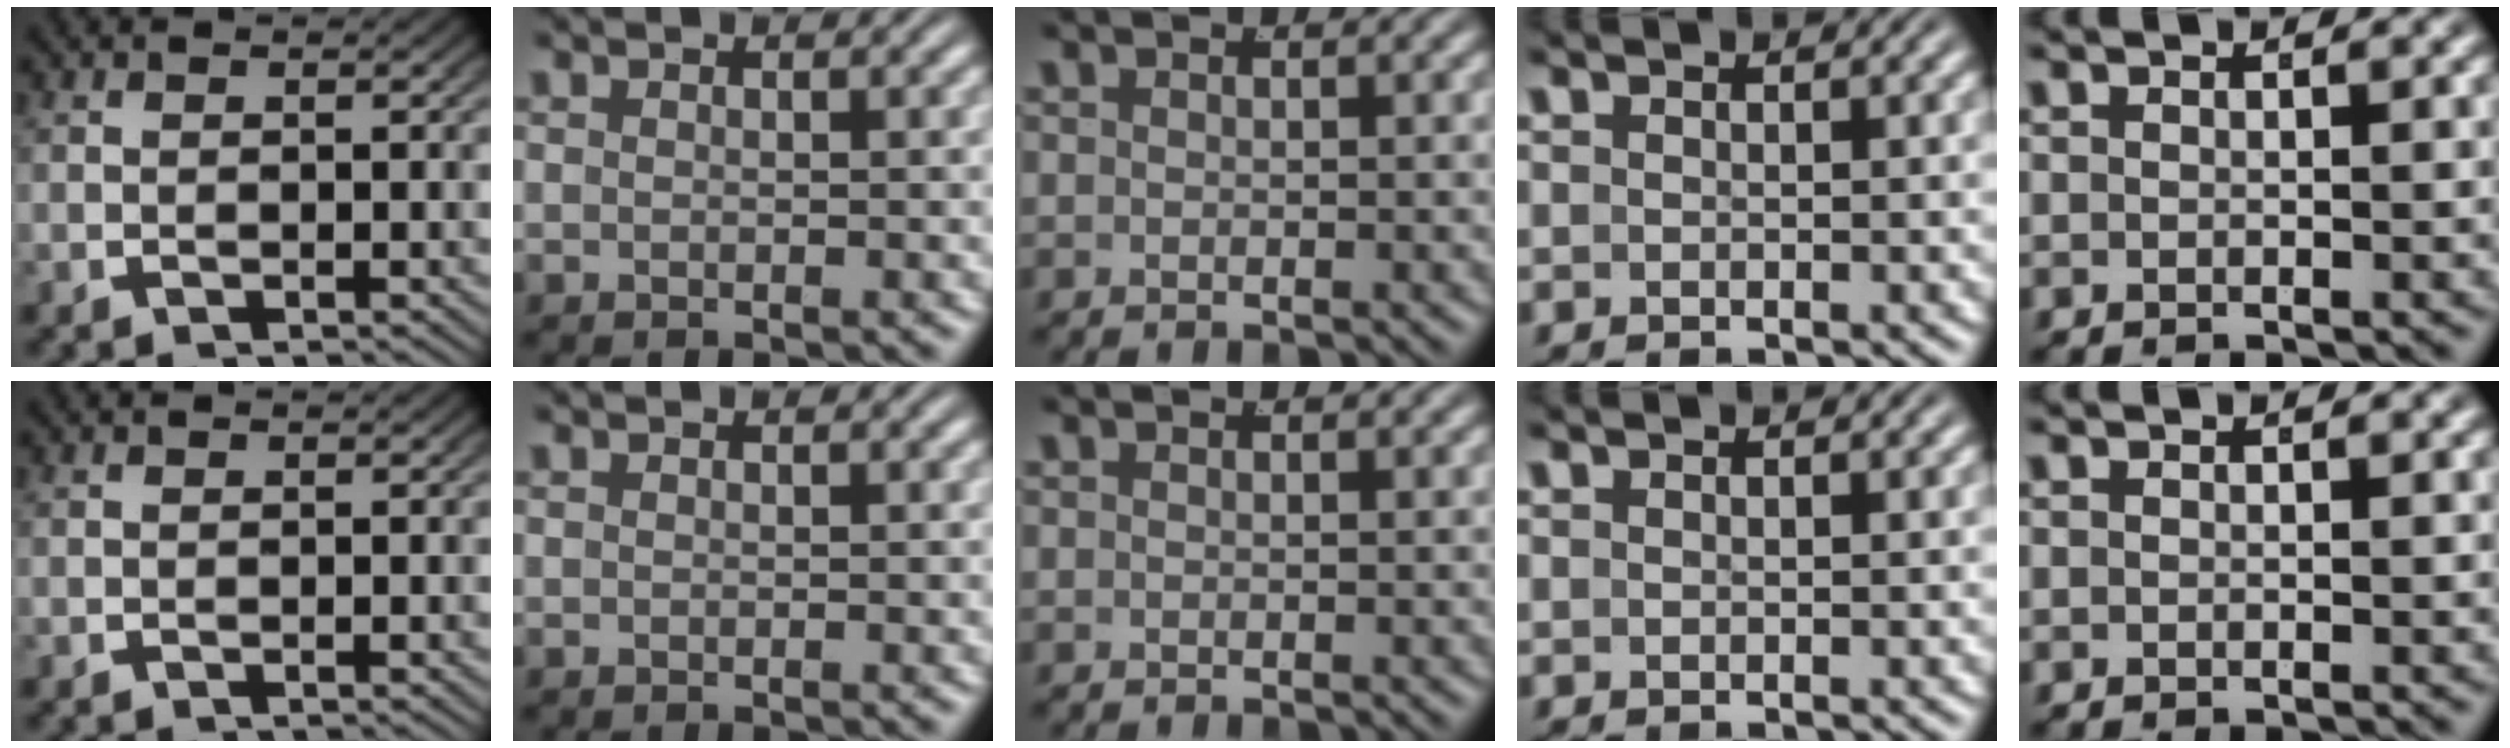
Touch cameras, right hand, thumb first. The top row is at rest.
{}